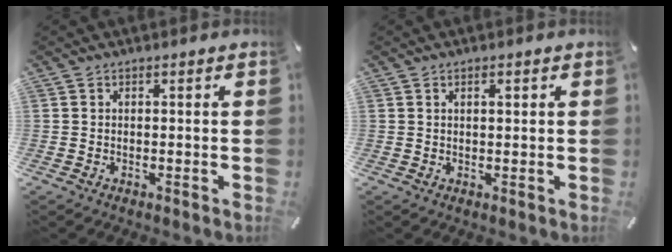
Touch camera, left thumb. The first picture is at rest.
{"total": 1.3, "force": [0.5, 0.5, 1.1], "torque": [-0.022, 0.002, 0.008]}